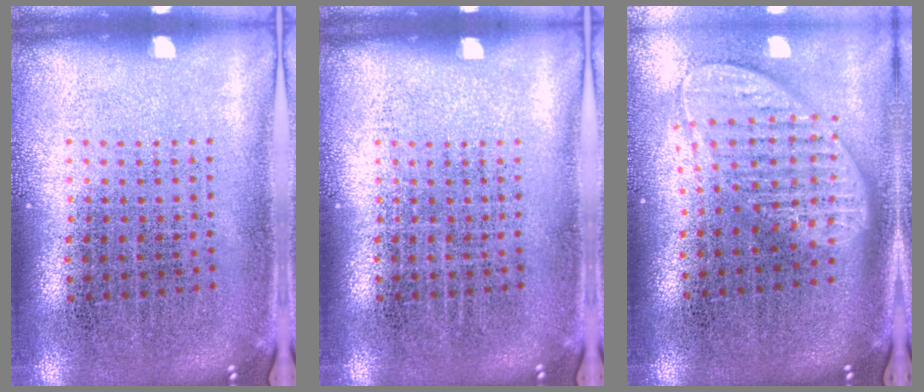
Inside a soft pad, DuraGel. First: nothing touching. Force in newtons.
{"total": 0.0}
{"total": 2.0, "press": 1.5, "slide": 1.2}